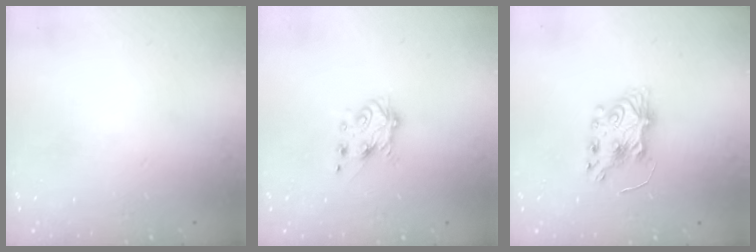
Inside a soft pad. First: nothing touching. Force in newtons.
{"total": 5.6, "press": 5.6, "slide": 0.8}
{"total": 6.9, "press": 6.9, "slide": 0.4}